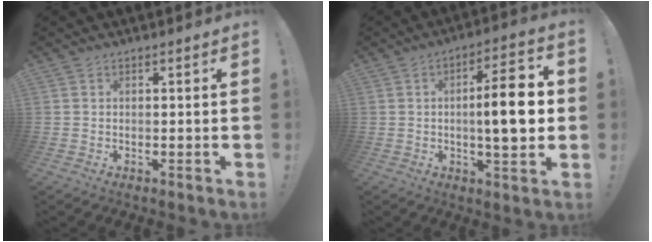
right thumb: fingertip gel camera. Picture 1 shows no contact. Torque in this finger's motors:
{"motor_torque": [1.13, 2.00, 0.89, 0.47, 0.12]}